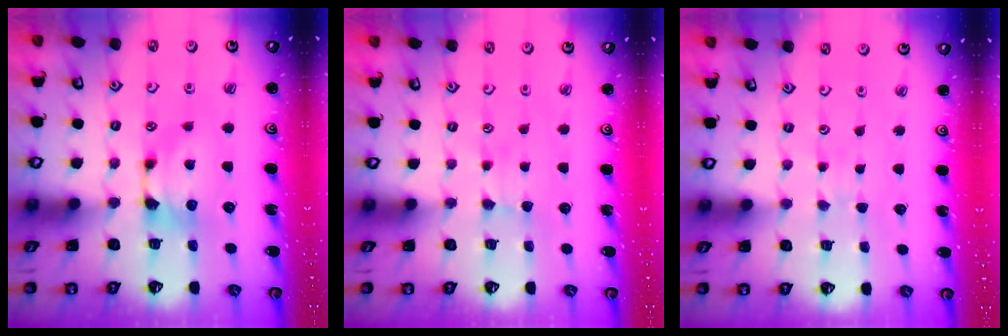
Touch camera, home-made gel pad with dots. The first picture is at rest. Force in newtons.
{"total": 2.3, "press": 2.3, "slide": 0.4}
{"total": 4.4, "press": 4.4, "slide": 0.3}